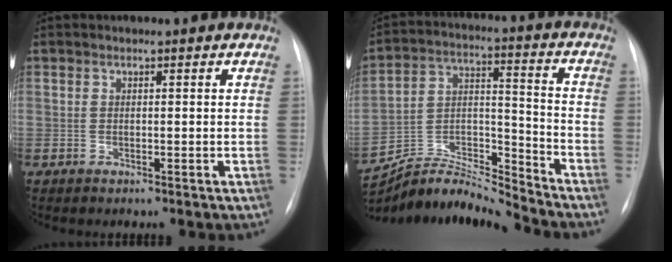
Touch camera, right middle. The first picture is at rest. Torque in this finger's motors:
{"motor_torque": [-0.45, -0.40, -0.08, -0.03]}